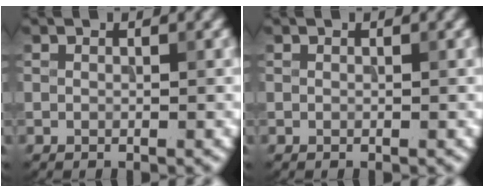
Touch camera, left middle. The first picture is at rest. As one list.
[{"total": 0.0}]